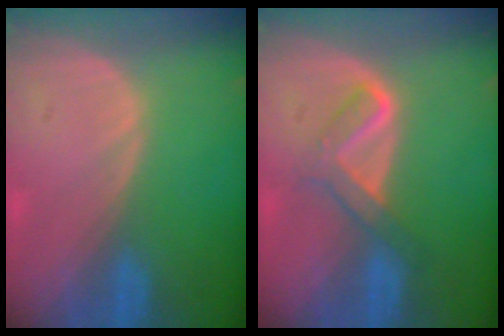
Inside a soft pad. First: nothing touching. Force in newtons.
{"total": 4.6, "press": 4.5, "slide": 0.6}